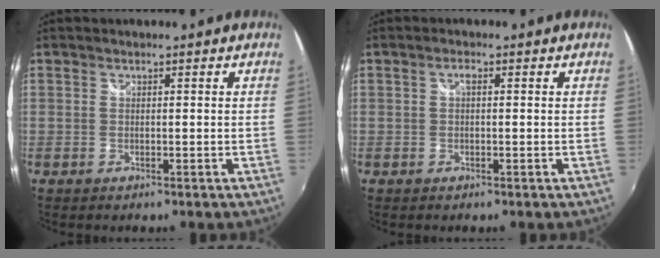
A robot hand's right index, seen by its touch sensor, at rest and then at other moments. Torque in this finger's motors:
{"motor_torque": [0.17, -0.08, 0.11, 0.03]}